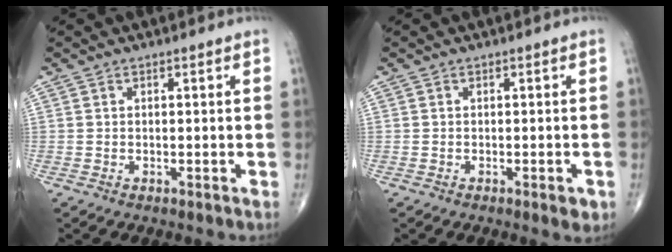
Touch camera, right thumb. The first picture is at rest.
{"total": 2.0, "force": [-0.9, 0.6, 1.7], "torque": [-0.020, -0.002, -0.012]}